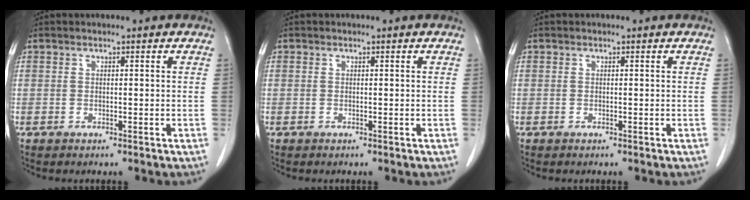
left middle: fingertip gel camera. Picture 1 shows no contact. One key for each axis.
{"total": 0.0}
{"total": 0.0}